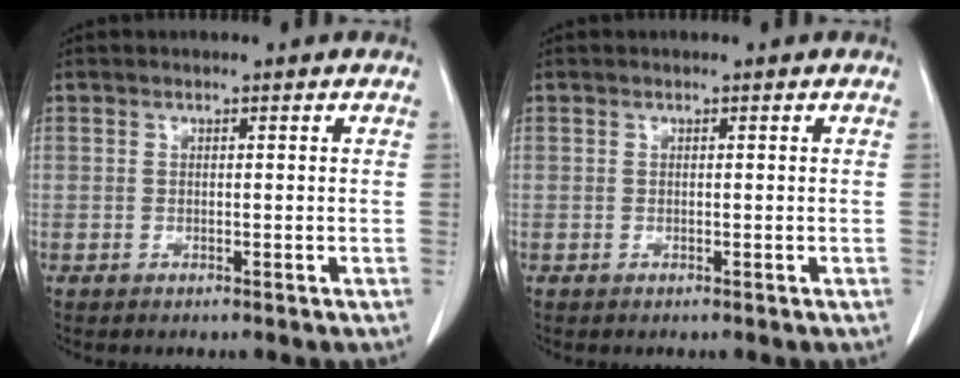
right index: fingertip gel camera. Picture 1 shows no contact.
{"total": 0.0}